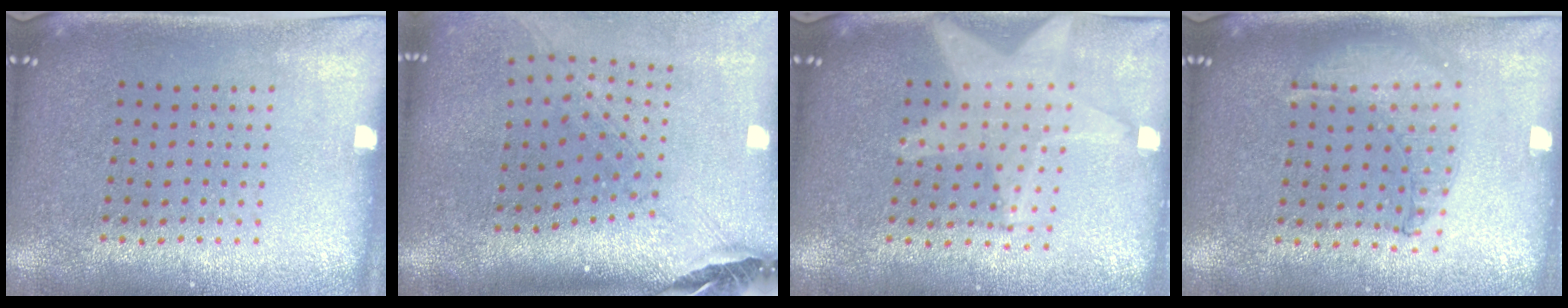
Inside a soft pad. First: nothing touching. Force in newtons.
{"total": 2.5, "press": 1.7, "slide": 1.8}
{"total": 2.0, "press": 1.7, "slide": 1.0}
{"total": 1.0, "press": 1.0, "slide": 0.3}